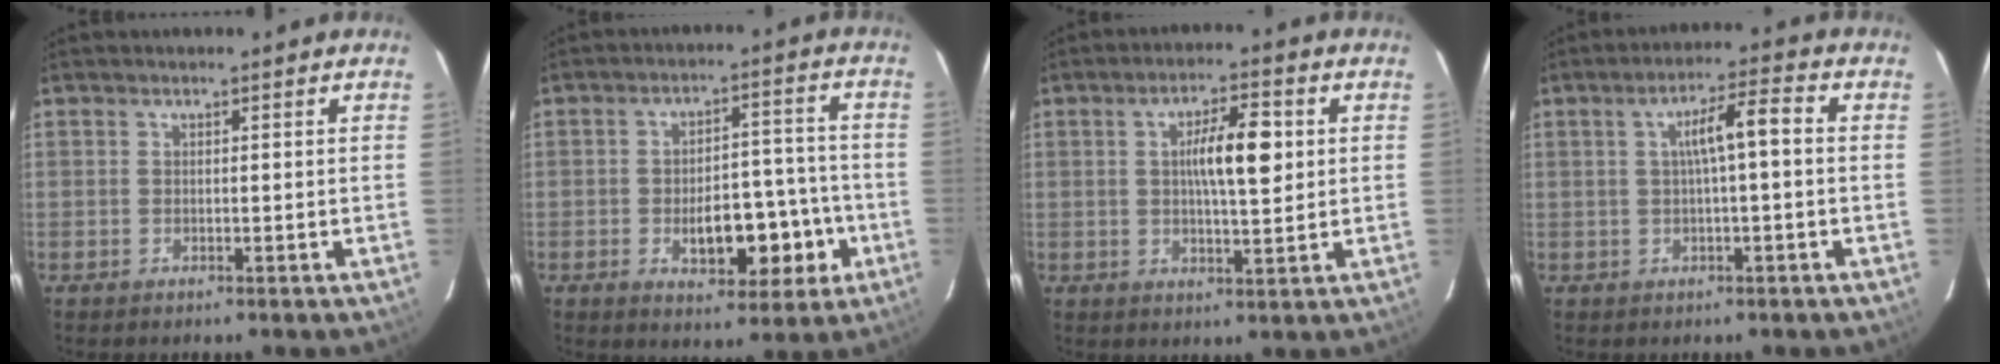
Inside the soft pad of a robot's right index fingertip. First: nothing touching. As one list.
[{"total": 10.8, "force": [-3.4, 5.1, 9.0], "torque": [-0.124, 0.024, -0.040]}, {"total": 7.8, "force": [1.3, 1.7, 7.5], "torque": [-0.128, 0.012, 0.022]}, {"total": 5.9, "force": [0.6, 0.7, 5.8], "torque": [-0.100, 0.021, 0.009]}]